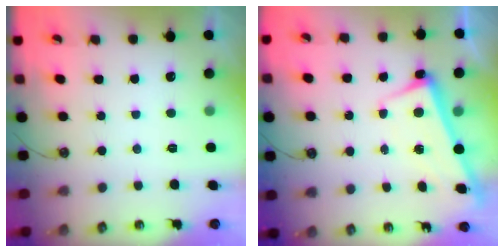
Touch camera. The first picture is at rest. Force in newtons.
{"total": 2.7, "press": 2.6, "slide": 0.6}